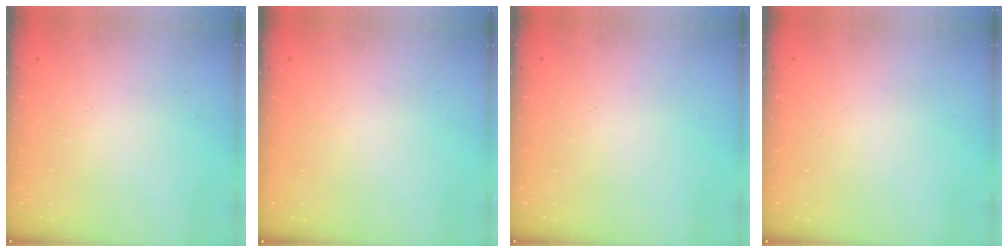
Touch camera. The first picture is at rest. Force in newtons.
{"total": 0.0}
{"total": 0.0}
{"total": 0.0}